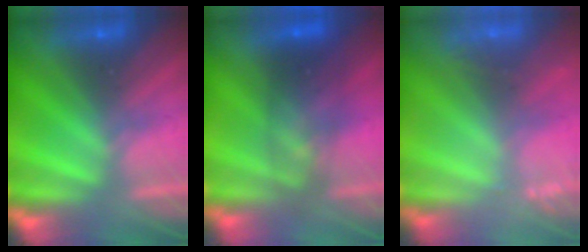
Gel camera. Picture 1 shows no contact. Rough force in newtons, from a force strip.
{"total": 8.5}
{"total": 2.5}